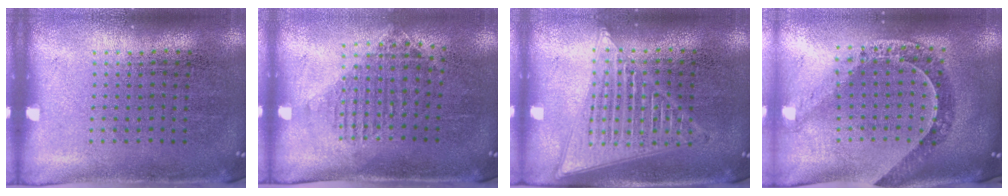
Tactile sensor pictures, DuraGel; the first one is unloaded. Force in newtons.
{"total": 1.2, "press": 1.1, "slide": 0.5}
{"total": 2.1, "press": 2.1, "slide": 0.2}
{"total": 1.2, "press": 1.2, "slide": 0.4}